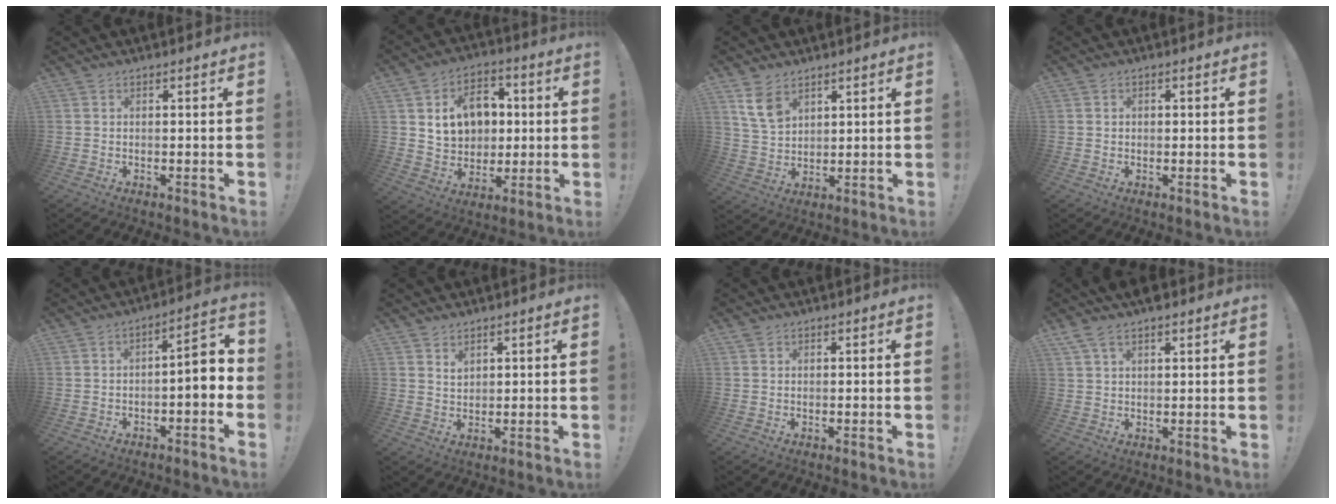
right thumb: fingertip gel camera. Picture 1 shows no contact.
{"total": 14.4, "force": [3.9, 11.5, 7.8], "torque": [-0.102, -0.012, 0.082]}
{"total": 8.4, "force": [5.0, 5.4, 4.2], "torque": [-0.077, -0.016, 0.101]}
{"total": 0.8, "force": [0.1, 0.7, 0.3], "torque": [-0.004, 0.002, 0.002]}
{"total": 5.9, "force": [-1.8, 1.4, 5.4], "torque": [-0.071, -0.005, -0.037]}
{"total": 2.8, "force": [2.2, 1.4, 0.9], "torque": [-0.001, -0.019, 0.036]}
{"total": 0.7, "force": [0.5, 0.4, 0.2], "torque": [-0.005, 0.000, 0.010]}
{"total": 6.0, "force": [4.0, 2.6, 3.7], "torque": [-0.074, -0.006, 0.076]}